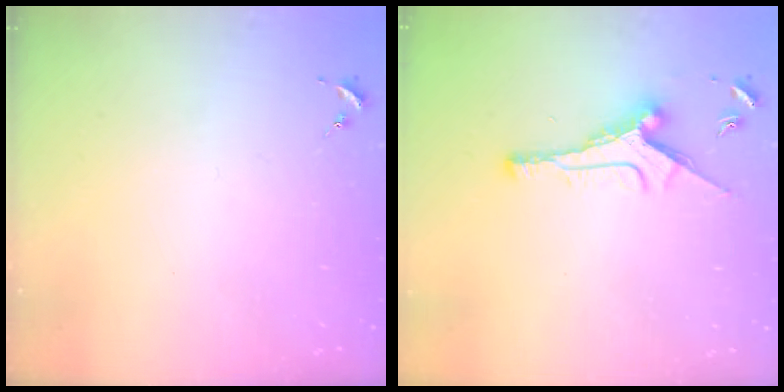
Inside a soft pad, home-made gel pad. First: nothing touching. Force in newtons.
{"total": 10.2, "press": 10.2, "slide": 0.9}